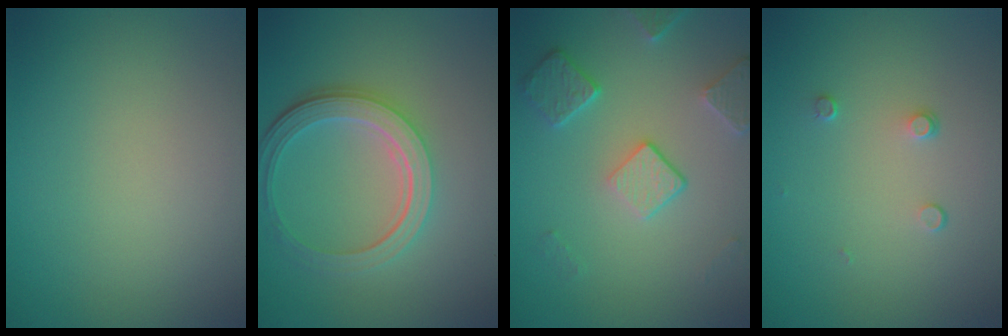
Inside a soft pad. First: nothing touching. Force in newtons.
{"total": 5.0, "press": 3.8, "slide": 3.3}
{"total": 4.0, "press": 3.1, "slide": 2.6}
{"total": 0.9, "press": 0.6, "slide": 0.6}